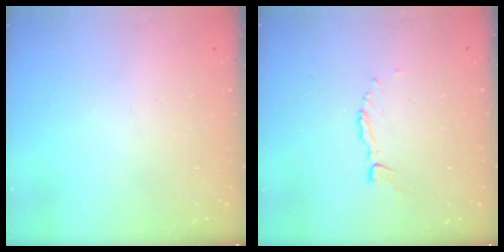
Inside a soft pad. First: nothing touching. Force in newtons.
{"total": 3.9, "press": 3.9, "slide": 0.3}